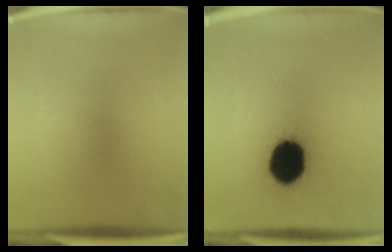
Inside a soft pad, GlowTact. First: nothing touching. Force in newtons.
{"total": 17.3}